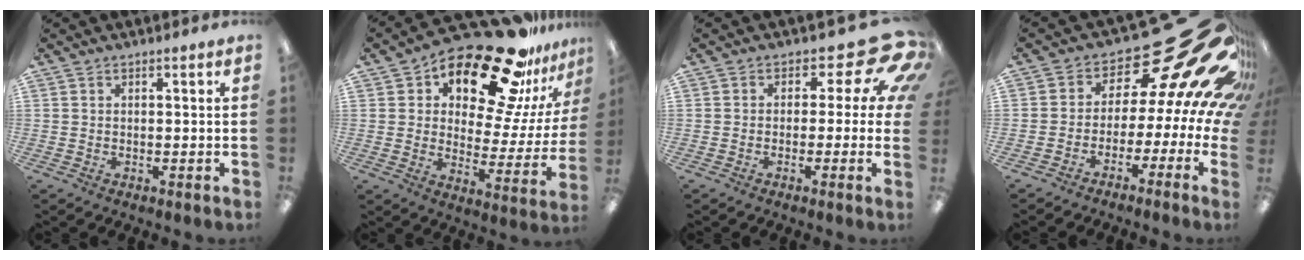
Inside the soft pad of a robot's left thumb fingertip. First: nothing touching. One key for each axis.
{"total": 21.6, "fx": 17.0, "fy": 7.8, "fz": 10.8, "tx": -0.155, "ty": -0.134, "tz": 0.278}
{"total": 12.6, "fx": 4.9, "fy": 6.2, "fz": 9.8, "tx": -0.128, "ty": -0.031, "tz": 0.082}
{"total": 20.6, "fx": 10.7, "fy": 8.3, "fz": 15.6, "tx": -0.180, "ty": -0.107, "tz": 0.194}